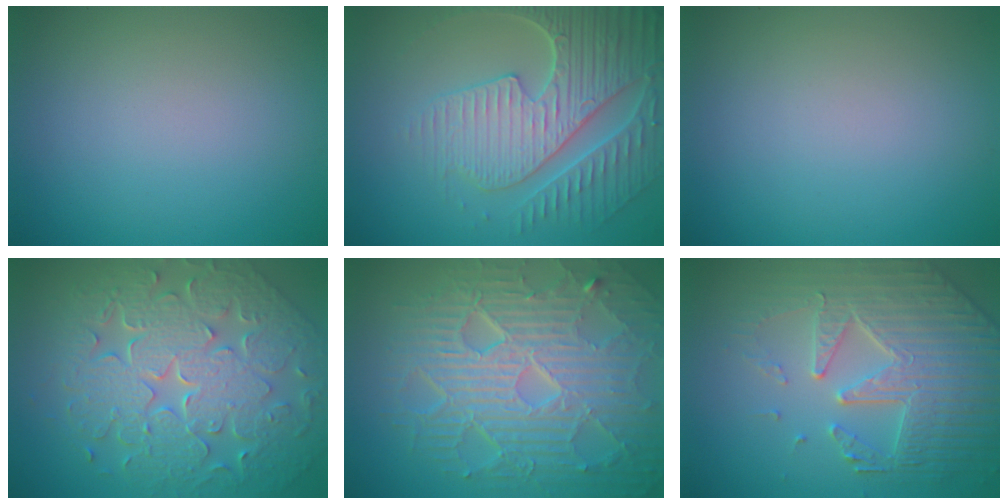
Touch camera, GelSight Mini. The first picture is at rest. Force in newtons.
{"total": 7.0, "press": 5.7, "slide": 4.2}
{"total": 0.0}
{"total": 9.5, "press": 6.7, "slide": 6.7}
{"total": 10.9, "press": 6.9, "slide": 8.5}
{"total": 6.3, "press": 5.3, "slide": 3.5}